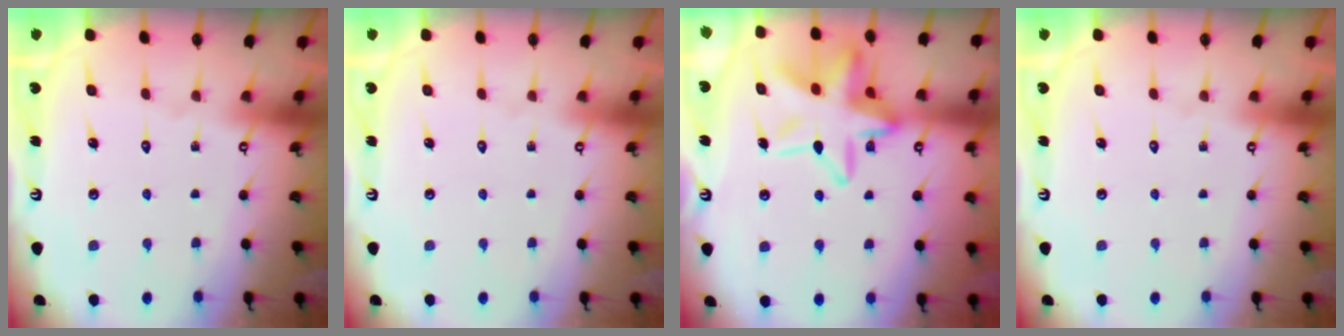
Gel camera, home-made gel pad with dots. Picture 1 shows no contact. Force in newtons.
{"total": 0.0}
{"total": 16.7, "press": 16.7, "slide": 1.5}
{"total": 0.0}